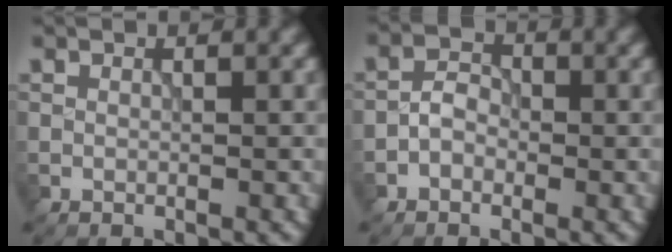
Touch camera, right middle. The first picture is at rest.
{"total": 2.0, "force": [-0.9, 1.4, 1.1], "torque": [-0.019, 0.008, -0.022]}